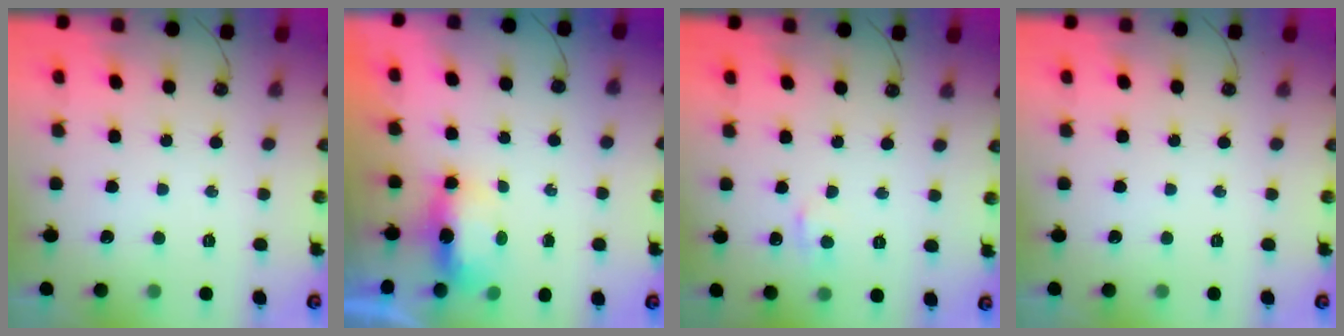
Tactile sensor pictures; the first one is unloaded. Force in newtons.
{"total": 5.9, "press": 5.9, "slide": 1.0}
{"total": 4.5, "press": 4.4, "slide": 0.6}
{"total": 0.0}